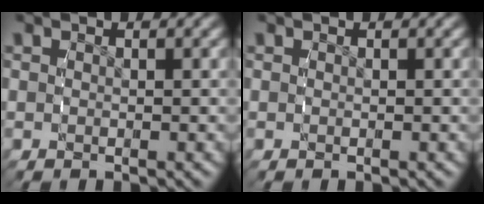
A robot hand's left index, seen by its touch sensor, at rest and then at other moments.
{"total": 0.0}